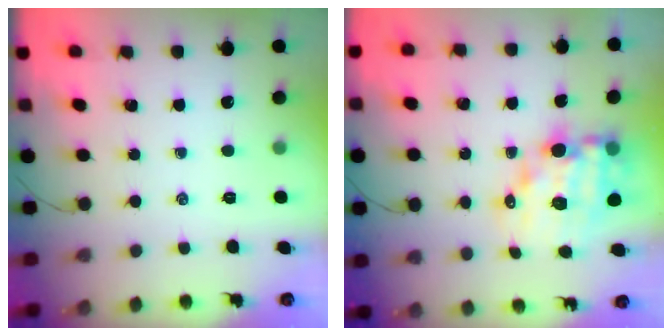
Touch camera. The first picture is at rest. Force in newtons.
{"total": 13.6, "press": 13.1, "slide": 3.6}